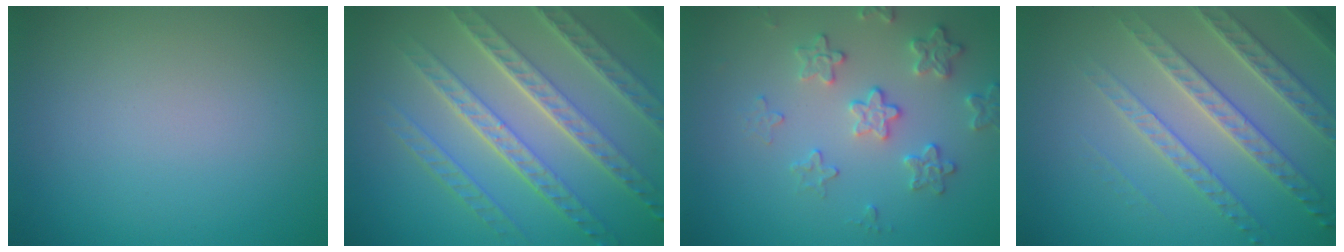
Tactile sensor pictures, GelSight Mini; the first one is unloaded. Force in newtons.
{"total": 8.3, "press": 5.8, "slide": 5.9}
{"total": 3.1, "press": 3.0, "slide": 0.5}
{"total": 4.3, "press": 4.2, "slide": 1.1}